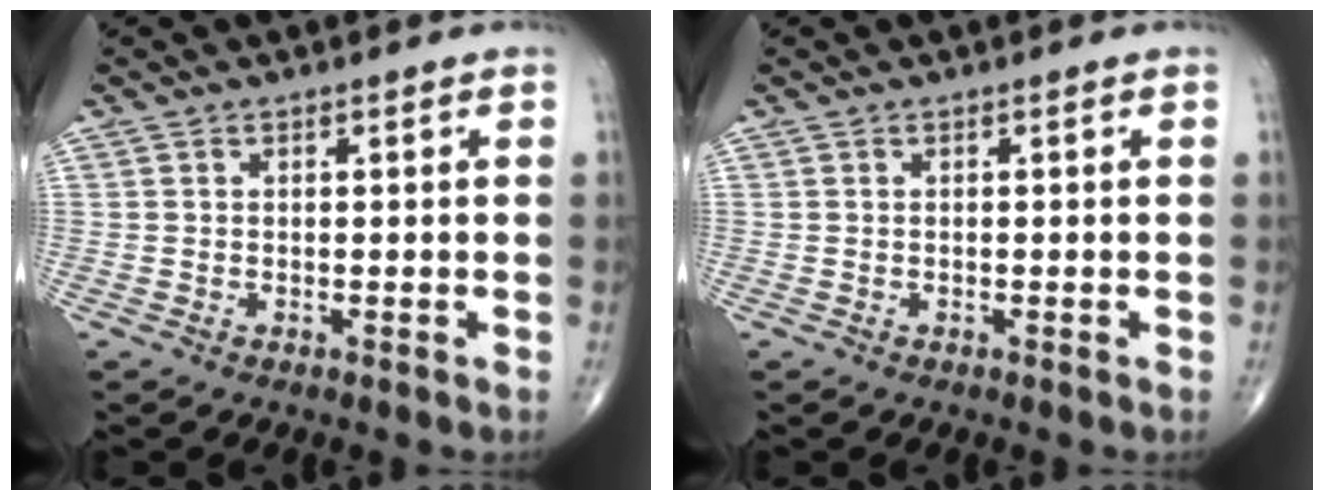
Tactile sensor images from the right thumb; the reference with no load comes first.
{"total": 0.0}